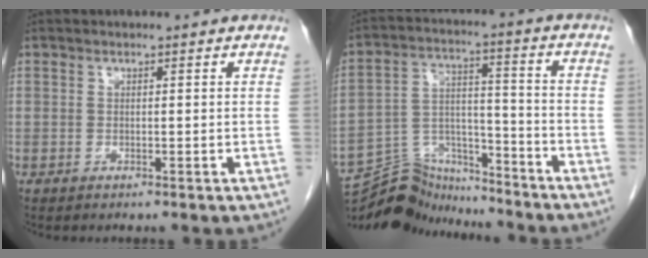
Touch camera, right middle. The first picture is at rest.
{"total": 11.5, "force": [-11.2, 2.3, 0.3], "torque": [-0.012, 0.040, -0.199]}